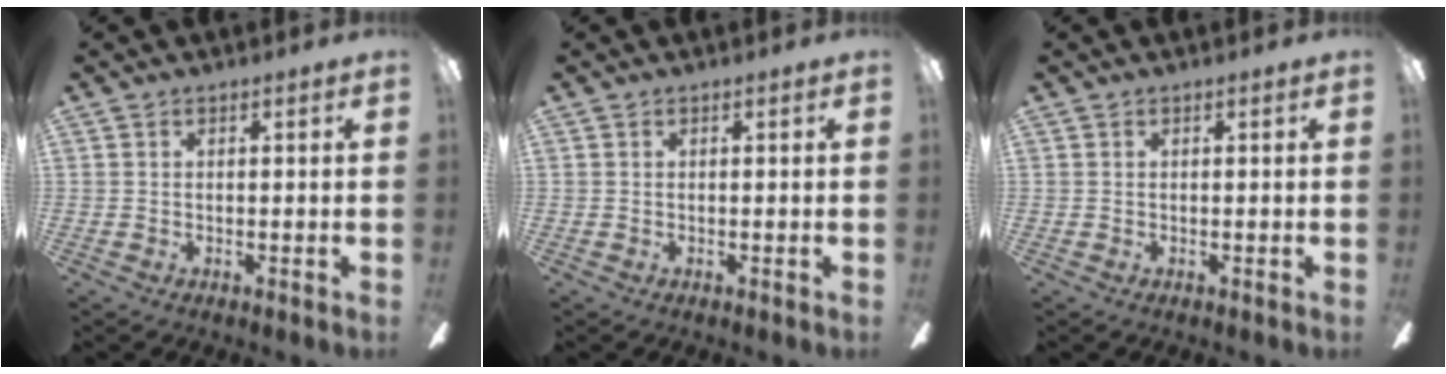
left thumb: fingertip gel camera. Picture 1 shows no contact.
{"total": 0.0}
{"total": 0.0}